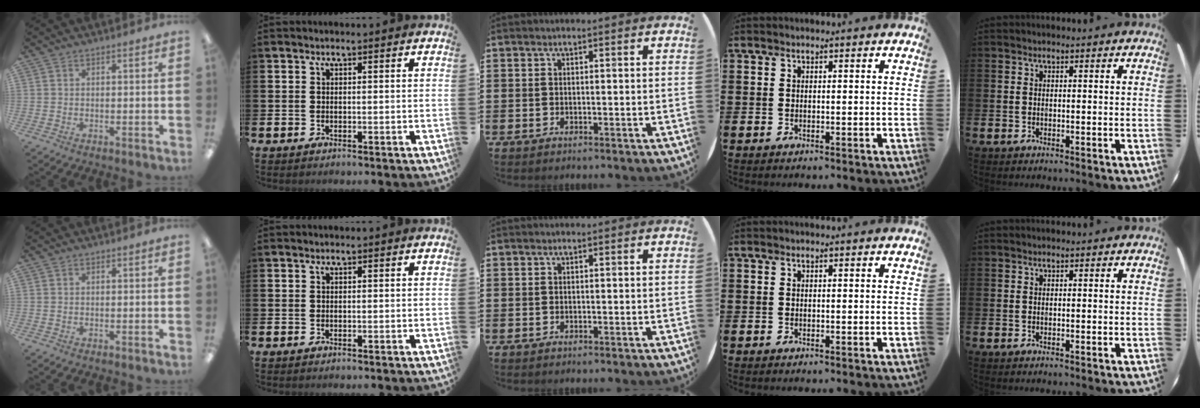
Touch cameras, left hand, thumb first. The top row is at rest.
{}